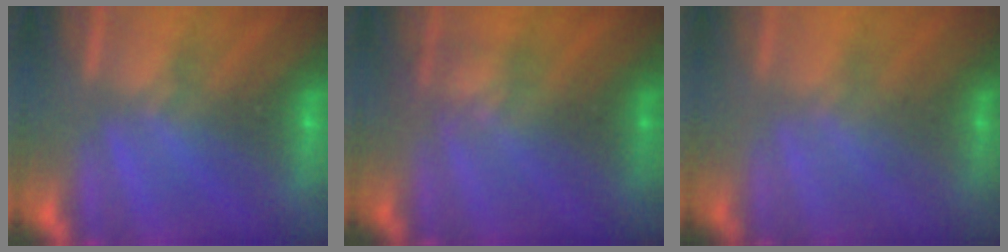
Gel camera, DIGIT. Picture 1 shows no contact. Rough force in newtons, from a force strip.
{"total": 2.5}
{"total": 1.2}